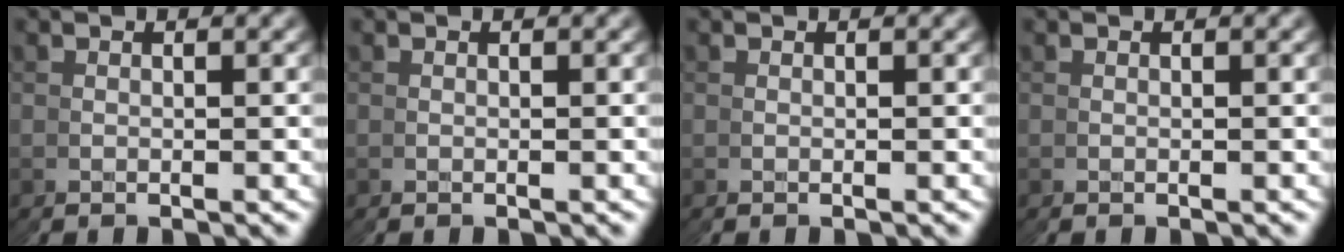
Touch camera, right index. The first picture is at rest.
{"total": 0.0}
{"total": 0.0}
{"total": 0.0}